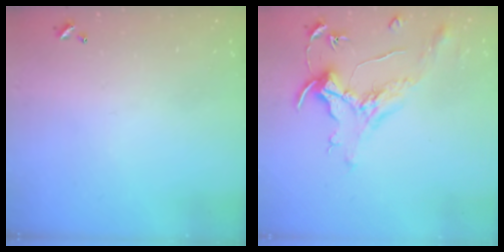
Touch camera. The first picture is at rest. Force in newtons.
{"total": 1.5, "press": 1.3, "slide": 0.7}